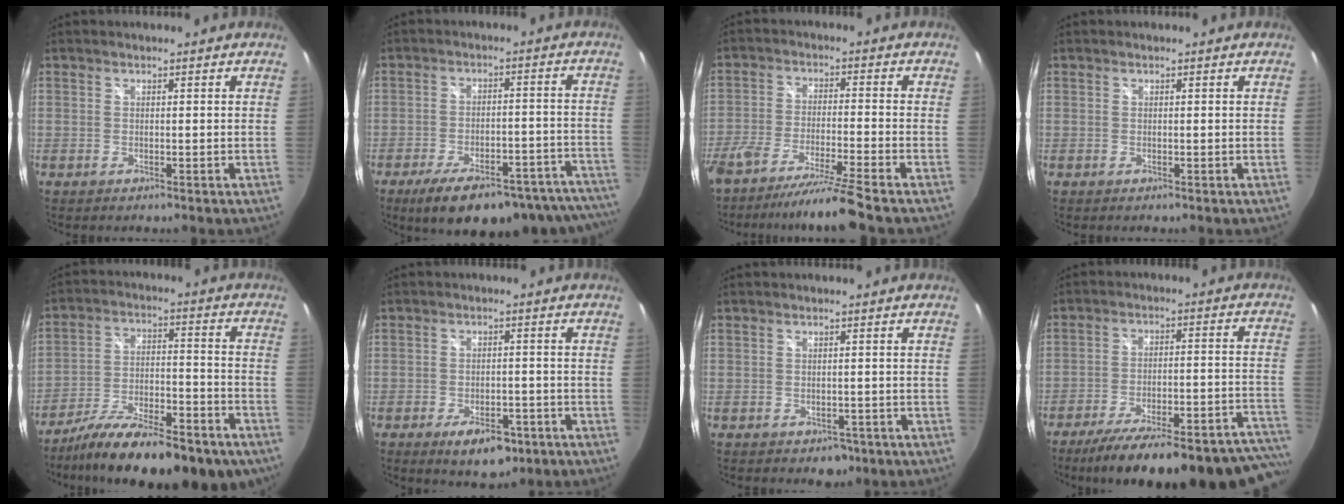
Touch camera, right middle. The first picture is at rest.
{"total": 23.9, "force": [-20.1, 6.4, 11.1], "torque": [-0.161, -0.002, -0.249]}
{"total": 10.9, "force": [-9.3, -1.8, 5.4], "torque": [-0.117, -0.026, -0.162]}
{"total": 0.0}
{"total": 22.0, "force": [-16.3, 6.1, 13.5], "torque": [-0.227, -0.043, -0.243]}
{"total": 7.8, "force": [-4.6, 3.9, 4.9], "torque": [-0.090, -0.004, -0.061]}
{"total": 2.8, "force": [-1.5, 2.1, 1.1], "torque": [-0.020, -0.006, -0.015]}
{"total": 30.1, "force": [-26.4, 5.0, 13.5], "torque": [-0.170, -0.025, -0.352]}